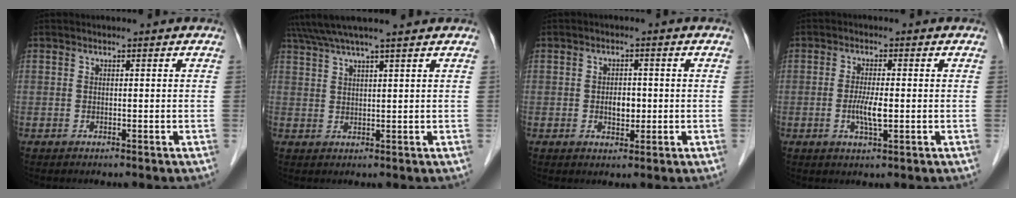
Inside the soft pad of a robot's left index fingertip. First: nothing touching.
{"total": 9.9, "force": [8.4, -0.6, 5.2], "torque": [-0.088, 0.034, 0.123]}
{"total": 3.0, "force": [-0.4, 1.8, 2.3], "torque": [-0.037, 0.001, -0.002]}
{"total": 3.8, "force": [-0.7, 0.7, 3.7], "torque": [-0.076, -0.006, -0.012]}